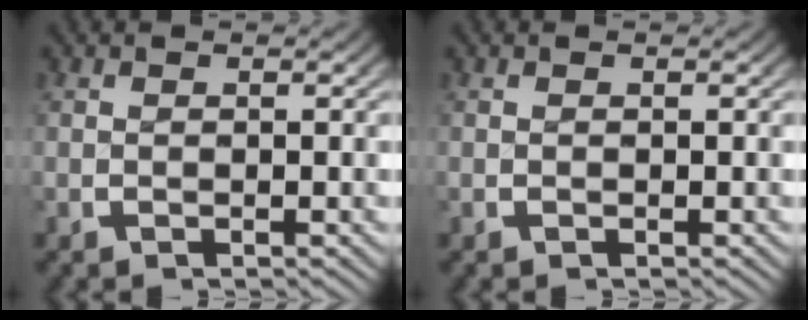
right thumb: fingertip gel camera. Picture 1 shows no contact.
{"total": 0.0}